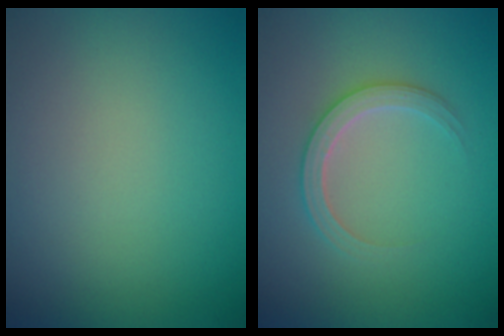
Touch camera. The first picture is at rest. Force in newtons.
{"total": 2.5, "press": 2.5, "slide": 0.3}